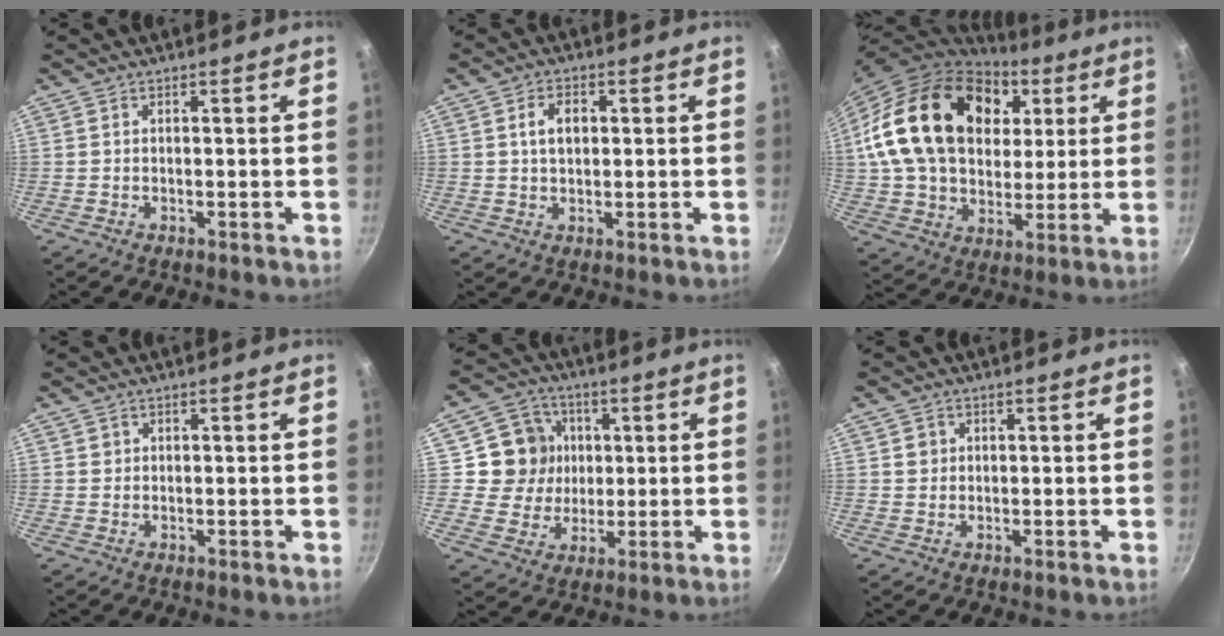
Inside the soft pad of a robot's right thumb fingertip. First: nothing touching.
{"total": 4.6, "force": [1.0, 3.0, 3.4], "torque": [-0.043, 0.005, 0.015]}
{"total": 27.4, "force": [7.5, 19.4, 17.7], "torque": [-0.302, 0.008, 0.131]}
{"total": 0.7, "force": [0.3, 0.7, 0.1], "torque": [0.006, 0.005, 0.004]}
{"total": 10.8, "force": [2.1, 10.1, 3.0], "torque": [-0.016, 0.002, 0.033]}
{"total": 1.7, "force": [0.4, 1.6, 0.4], "torque": [-0.001, 0.005, 0.006]}